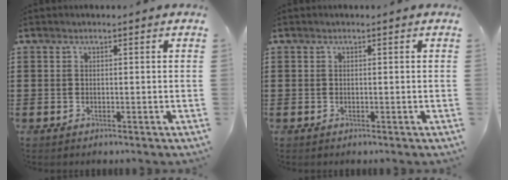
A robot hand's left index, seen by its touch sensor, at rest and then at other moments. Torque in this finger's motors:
{"motor_torque": [0.00, 0.00, 0.00, 0.00]}